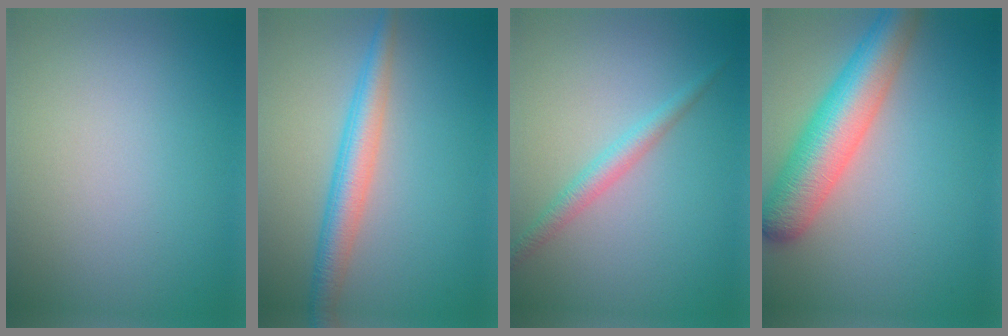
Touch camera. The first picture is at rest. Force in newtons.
{"total": 3.9, "press": 3.9, "slide": 0.1}
{"total": 2.1, "press": 2.1, "slide": 0.0}
{"total": 7.5, "press": 7.5, "slide": 0.3}